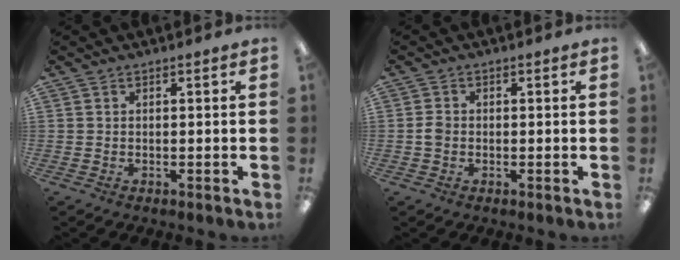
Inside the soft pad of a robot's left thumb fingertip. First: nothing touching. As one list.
[{"total": 2.2, "force": [-0.3, 1.7, 1.3], "torque": [-0.023, 0.006, -0.006]}]